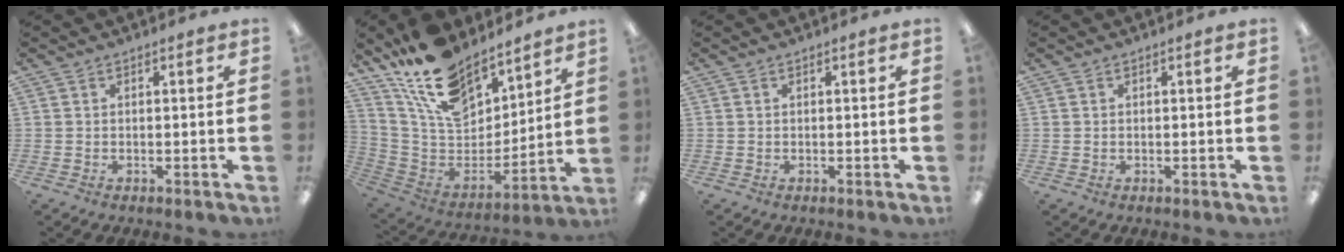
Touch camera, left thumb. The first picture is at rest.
{"total": 19.2, "force": [14.5, 9.3, 8.4], "torque": [-0.170, -0.091, 0.268]}
{"total": 0.0}
{"total": 0.0}